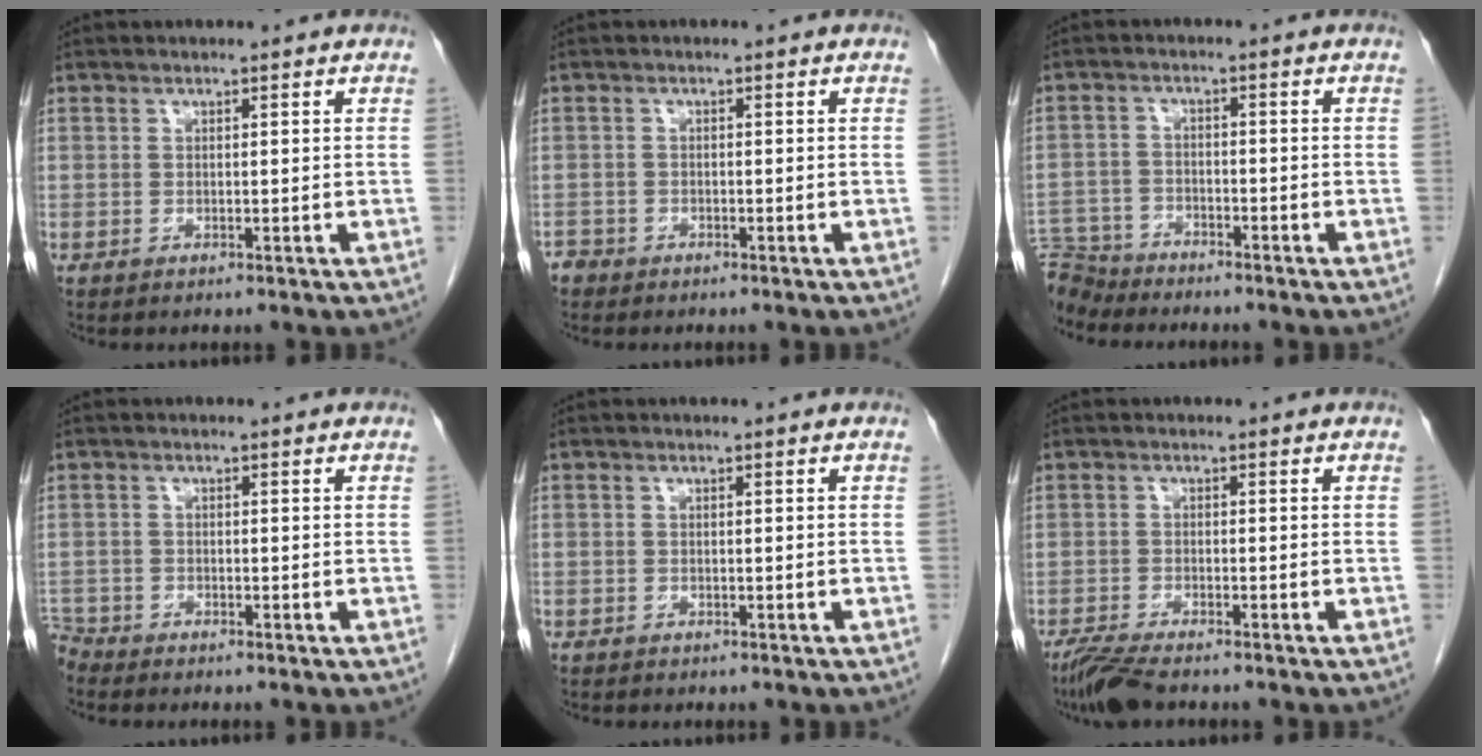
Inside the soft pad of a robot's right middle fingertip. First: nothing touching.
{"total": 1.6, "force": [-1.4, 0.8, -0.1], "torque": [0.001, 0.002, -0.025]}
{"total": 7.1, "force": [-6.9, 1.6, 0.3], "torque": [-0.005, -0.002, -0.130]}
{"total": 2.9, "force": [-2.8, 0.6, -0.3], "torque": [0.009, -0.007, -0.053]}
{"total": 1.0, "force": [-0.8, 0.6, 0.1], "torque": [-0.002, 0.003, -0.012]}
{"total": 4.9, "force": [-4.2, 0.4, 2.6], "torque": [-0.051, -0.016, -0.079]}